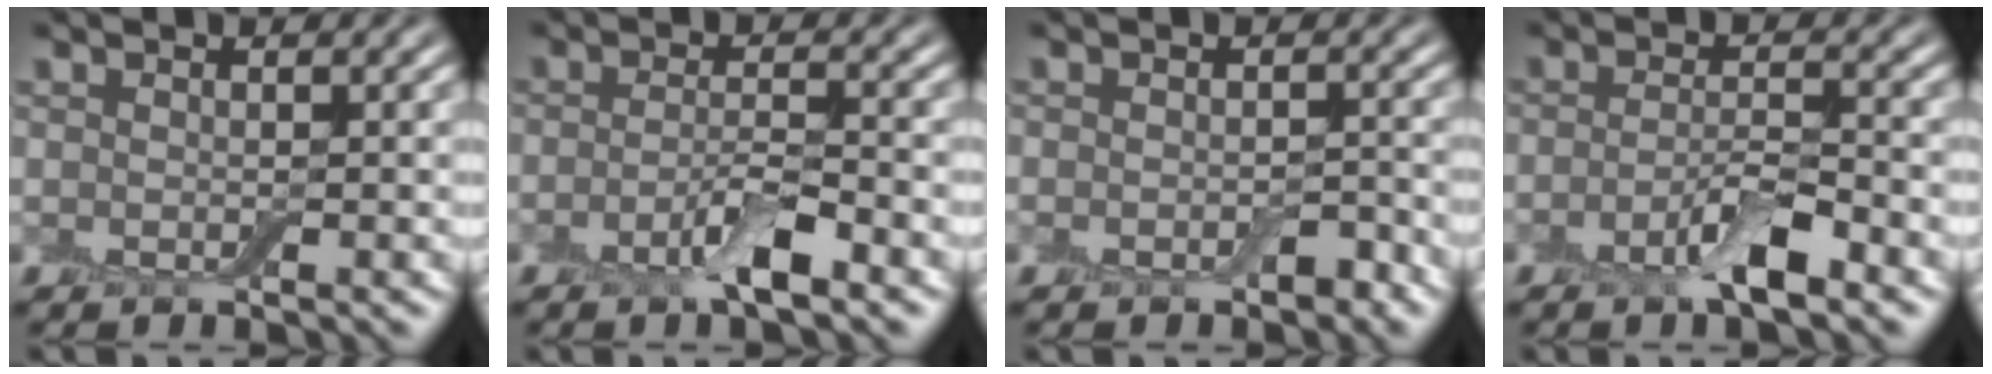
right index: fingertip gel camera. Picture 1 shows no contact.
{"total": 3.2, "force": [-1.7, 0.7, 2.6], "torque": [-0.049, 0.004, -0.039]}
{"total": 1.7, "force": [-0.9, 0.9, 1.0], "torque": [-0.016, 0.000, -0.015]}
{"total": 3.5, "force": [-2.0, 0.9, 2.8], "torque": [-0.053, 0.005, -0.044]}